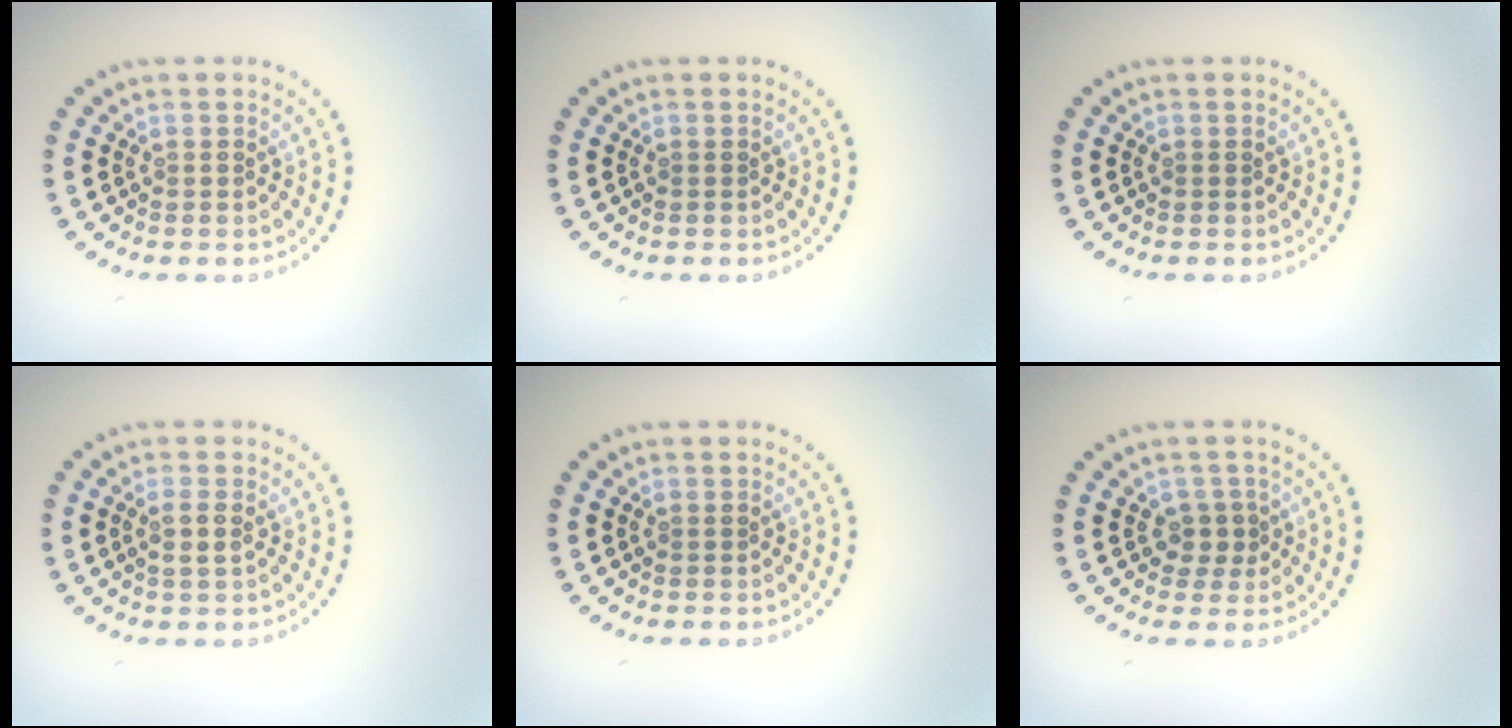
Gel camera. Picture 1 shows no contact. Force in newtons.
{"total": 0.0}
{"total": 0.0}
{"total": 1.2, "press": 1.1, "slide": 0.5}
{"total": 0.0}
{"total": 1.7, "press": 1.5, "slide": 0.9}